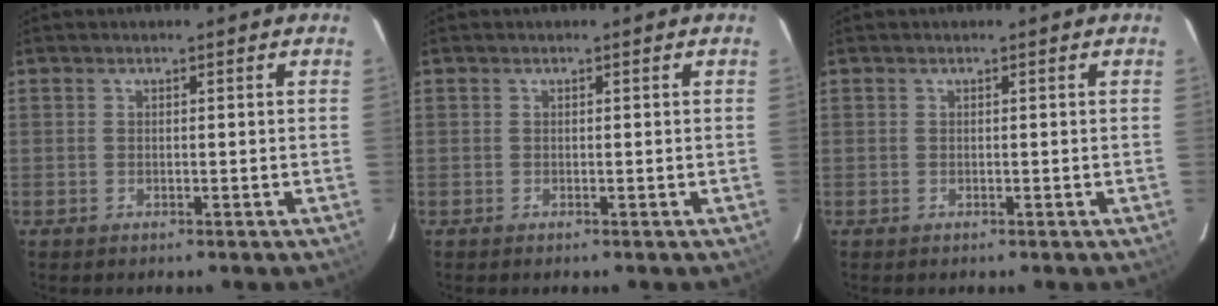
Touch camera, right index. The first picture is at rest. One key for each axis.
{"total": 0.0}
{"total": 0.0}